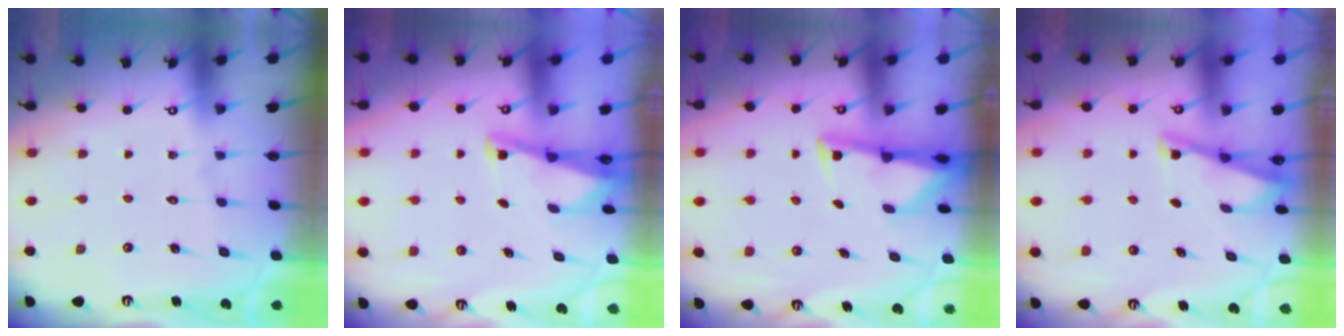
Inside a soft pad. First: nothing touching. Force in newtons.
{"total": 2.2, "press": 2.2, "slide": 0.3}
{"total": 2.8, "press": 2.7, "slide": 0.7}
{"total": 2.9, "press": 2.9, "slide": 0.2}